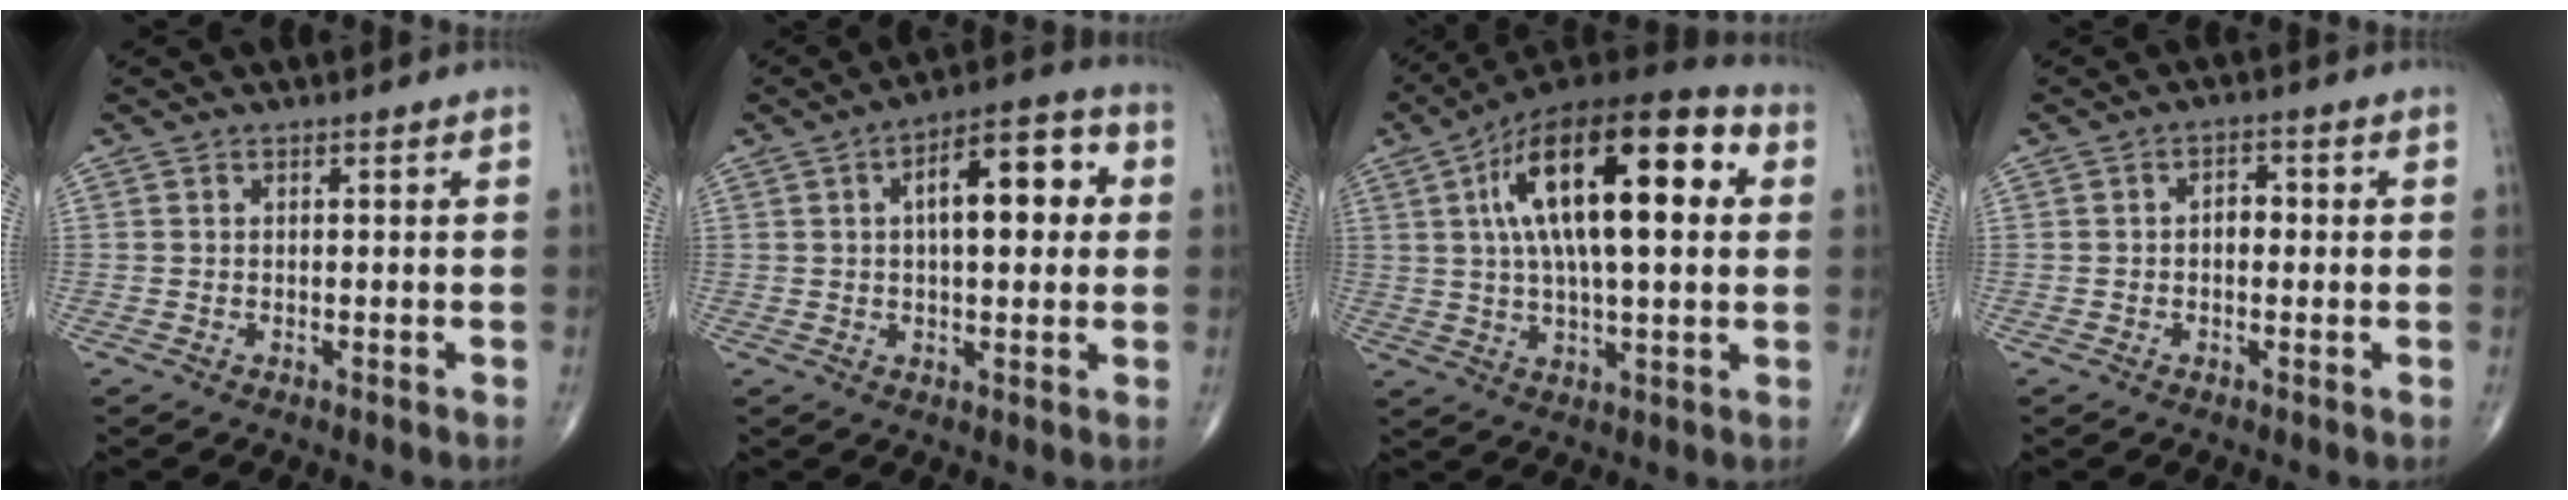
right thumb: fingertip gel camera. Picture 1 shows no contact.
{"total": 13.3, "force": [2.5, 5.7, 11.7], "torque": [-0.145, 0.022, 0.031]}
{"total": 24.5, "force": [5.9, 9.2, 21.9], "torque": [-0.357, 0.018, 0.084]}
{"total": 2.9, "force": [0.0, 1.9, 2.3], "torque": [-0.023, 0.009, -0.007]}